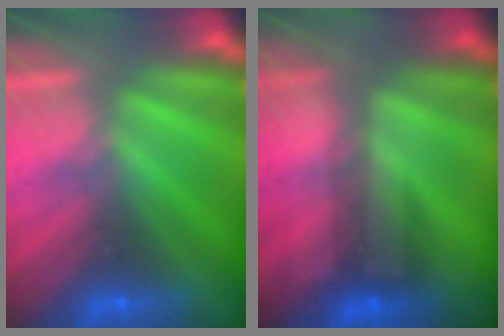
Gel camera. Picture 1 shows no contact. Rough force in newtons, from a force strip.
{"total": 4.0}